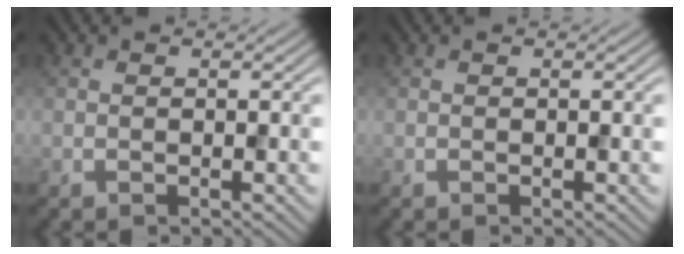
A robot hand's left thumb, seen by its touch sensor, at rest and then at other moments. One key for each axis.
{"total": 0.0}